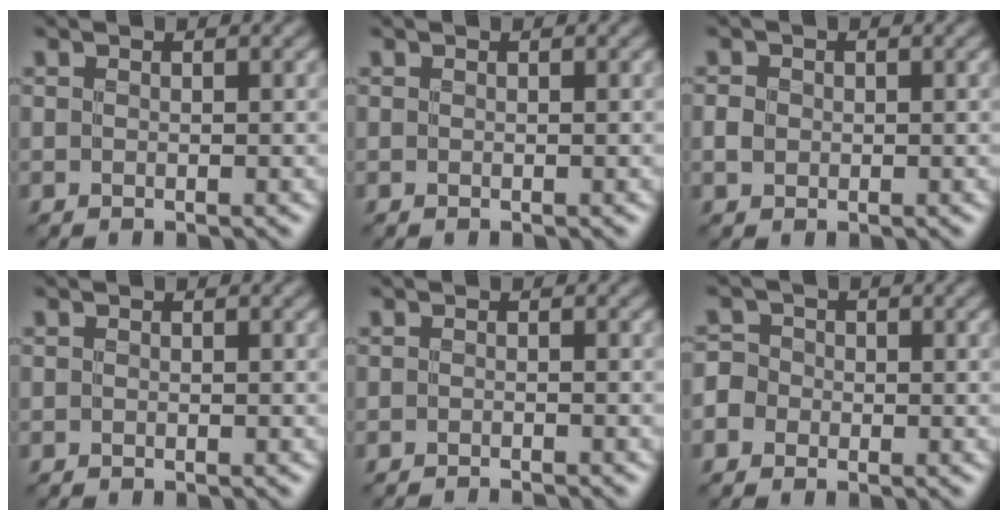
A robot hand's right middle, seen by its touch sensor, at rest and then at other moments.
{"total": 0.0}
{"total": 1.4, "force": [-0.1, 1.3, 0.6], "torque": [-0.011, -0.001, -0.006]}
{"total": 0.0}
{"total": 1.5, "force": [-1.3, 0.2, 0.6], "torque": [0.005, -0.002, -0.022]}
{"total": 3.0, "force": [-0.9, 2.7, 0.8], "torque": [-0.003, 0.010, -0.037]}